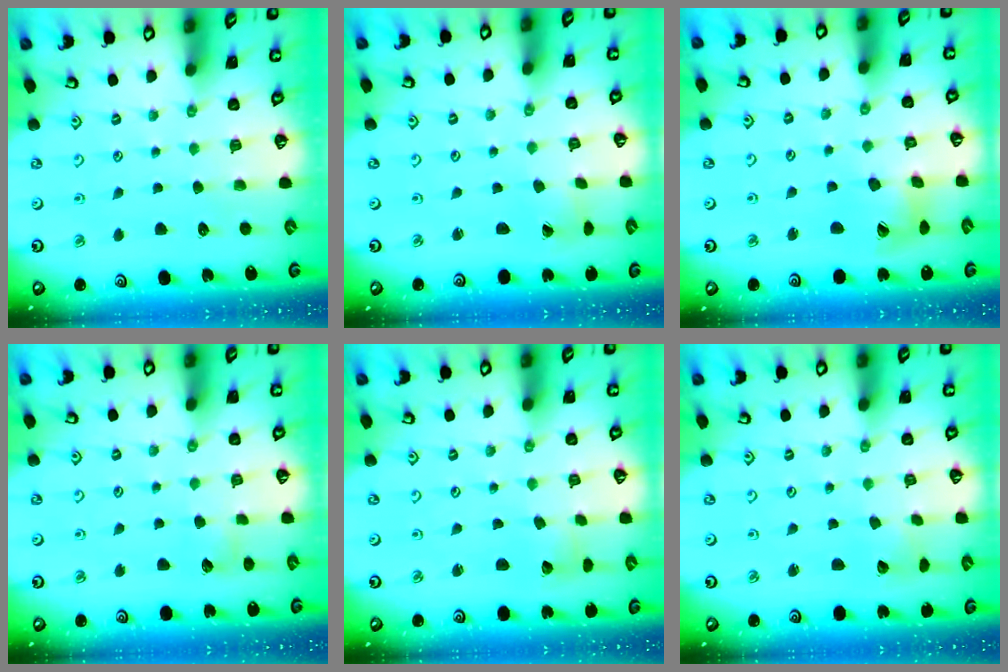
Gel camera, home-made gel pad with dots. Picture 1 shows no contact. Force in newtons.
{"total": 1.0, "press": 1.0, "slide": 0.1}
{"total": 10.7, "press": 10.6, "slide": 1.2}
{"total": 3.2, "press": 3.2, "slide": 0.2}
{"total": 1.8, "press": 1.7, "slide": 0.3}
{"total": 2.2, "press": 2.2, "slide": 0.2}